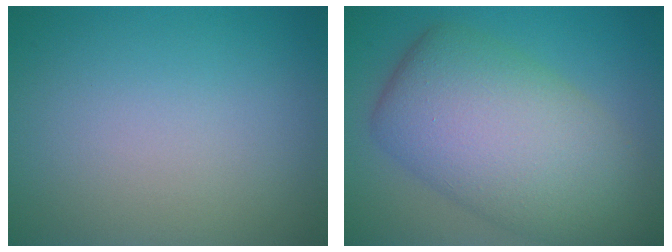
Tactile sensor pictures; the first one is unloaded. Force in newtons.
{"total": 10.7, "press": 10.7, "slide": 0.4}